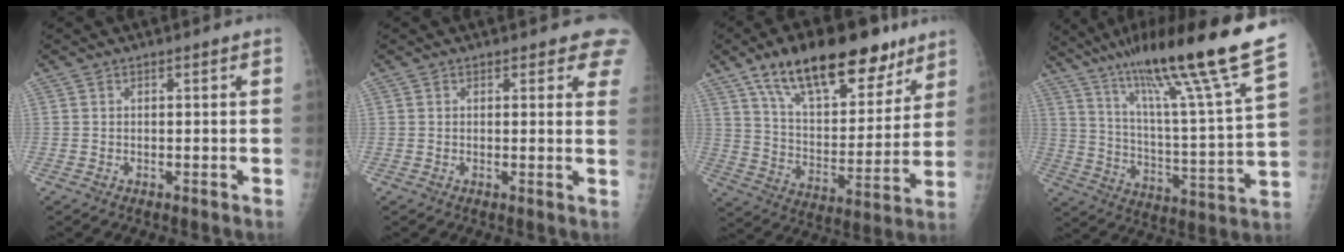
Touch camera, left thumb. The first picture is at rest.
{"total": 4.8, "force": [4.0, 2.0, 1.9], "torque": [0.015, -0.017, 0.026]}
{"total": 23.9, "force": [15.3, 10.5, 15.0], "torque": [-0.197, -0.044, 0.253]}
{"total": 26.5, "force": [18.8, 0.9, 18.7], "torque": [-0.288, -0.080, 0.298]}